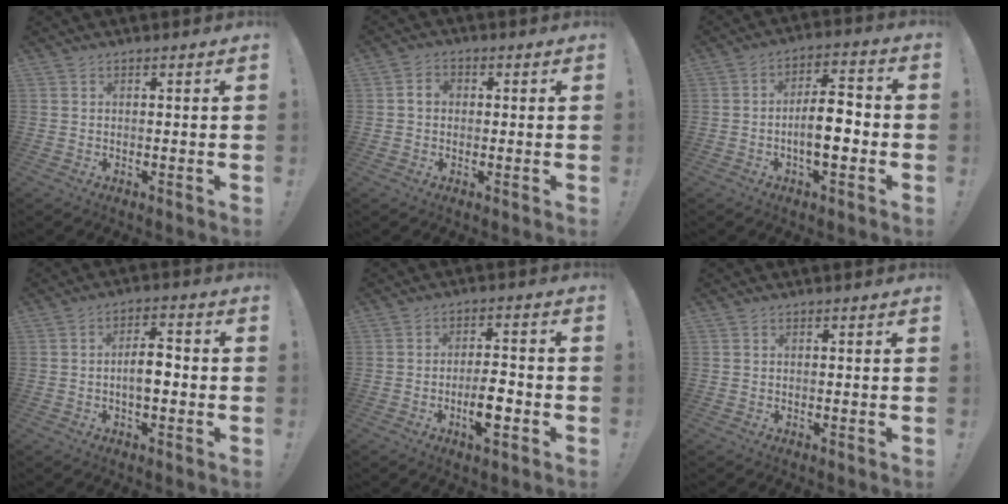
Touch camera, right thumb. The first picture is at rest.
{"total": 3.3, "force": [0.0, 2.6, 2.1], "torque": [-0.033, 0.009, -0.001]}
{"total": 11.2, "force": [-2.8, 4.3, 10.0], "torque": [-0.161, 0.013, -0.051]}
{"total": 6.8, "force": [-1.4, 3.2, 5.8], "torque": [-0.091, 0.011, -0.029]}
{"total": 8.4, "force": [-3.2, 2.6, 7.3], "torque": [-0.122, 0.008, -0.055]}
{"total": 0.0}